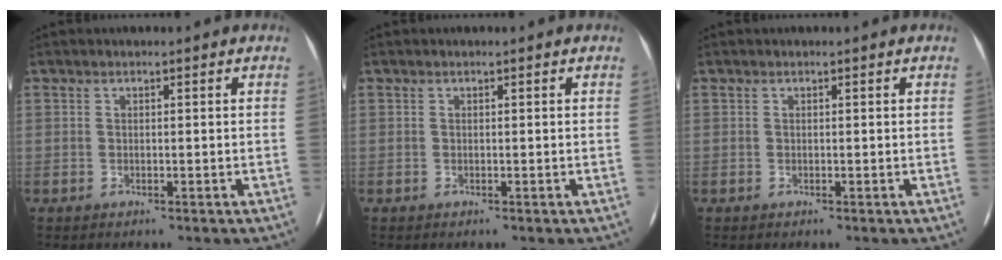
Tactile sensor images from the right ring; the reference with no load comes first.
{"total": 0.0}
{"total": 0.0}